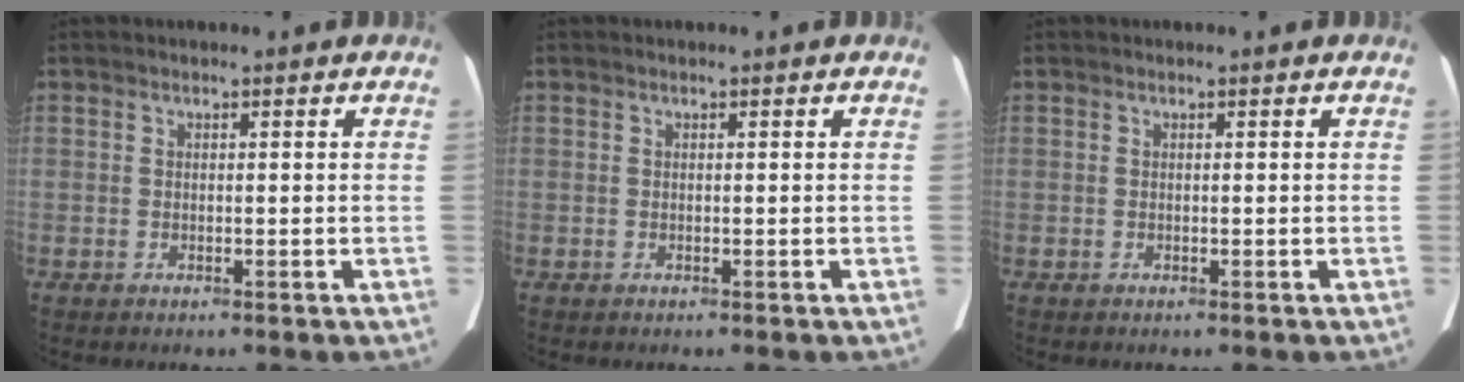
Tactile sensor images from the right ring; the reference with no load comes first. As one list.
[{"total": 0.0}, {"total": 0.0}]